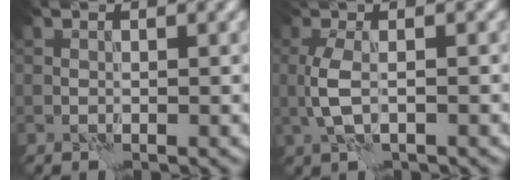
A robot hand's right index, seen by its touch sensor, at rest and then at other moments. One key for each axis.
{"total": 3.0, "fx": 0.2, "fy": 0.7, "fz": 2.9, "tx": -0.069, "ty": 0.003, "tz": 0.005}